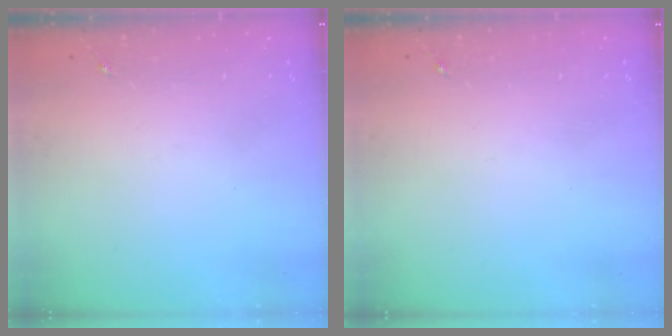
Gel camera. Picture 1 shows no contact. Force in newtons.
{"total": 0.0}